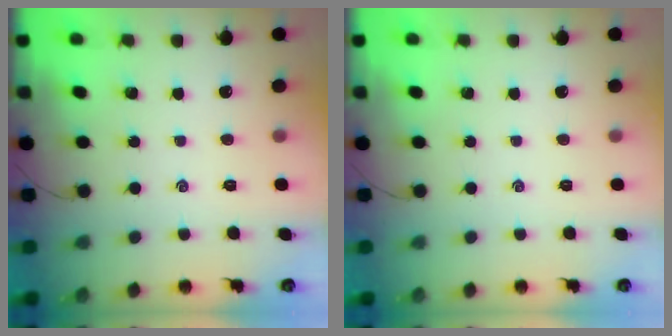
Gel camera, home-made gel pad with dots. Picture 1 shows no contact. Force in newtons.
{"total": 0.0}